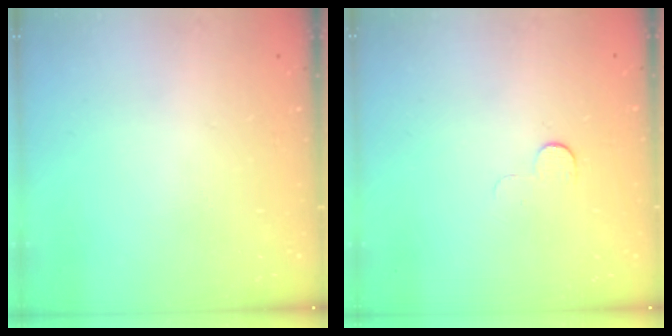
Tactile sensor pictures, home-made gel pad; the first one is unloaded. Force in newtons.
{"total": 4.4, "press": 4.4, "slide": 0.5}